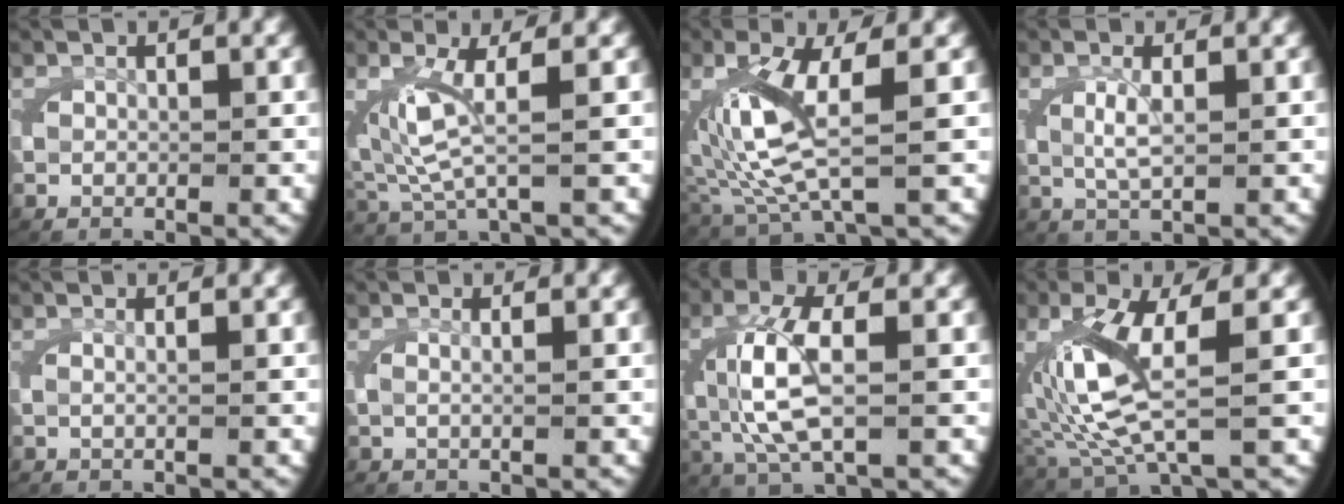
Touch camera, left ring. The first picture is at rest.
{"total": 4.2, "force": [0.9, 1.5, 3.8], "torque": [-0.098, -0.012, 0.028]}
{"total": 6.2, "force": [1.0, 2.5, 5.5], "torque": [-0.136, -0.012, 0.033]}
{"total": 2.4, "force": [0.4, 0.7, 2.3], "torque": [-0.053, -0.007, 0.013]}
{"total": 0.9, "force": [0.2, -0.1, 0.9], "torque": [-0.023, 0.000, 0.003]}
{"total": 1.2, "force": [0.2, 0.1, 1.1], "torque": [-0.032, -0.001, 0.003]}
{"total": 5.6, "force": [-0.2, 2.3, 5.1], "torque": [-0.125, -0.011, 0.010]}
{"total": 6.8, "force": [0.9, 2.8, 6.1], "torque": [-0.149, -0.013, 0.032]}